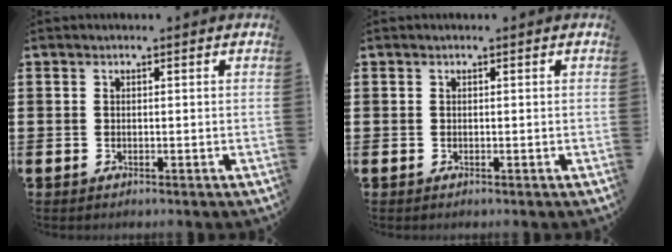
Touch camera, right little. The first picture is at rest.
{"total": 0.0}